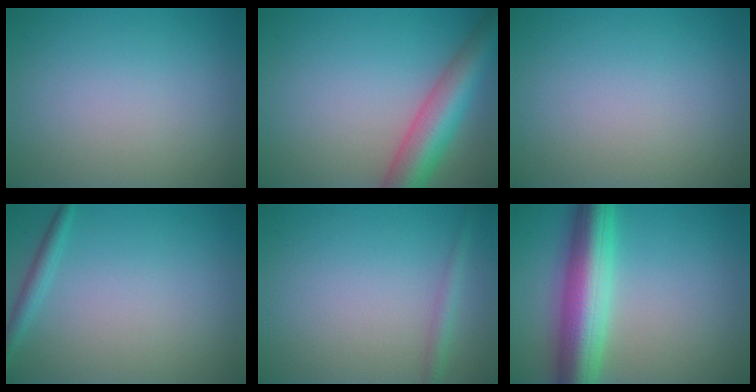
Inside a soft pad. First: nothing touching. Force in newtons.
{"total": 6.8, "press": 6.8, "slide": 0.3}
{"total": 0.0}
{"total": 1.5, "press": 1.4, "slide": 0.1}
{"total": 1.4, "press": 1.4, "slide": 0.0}
{"total": 8.6, "press": 8.6, "slide": 0.3}